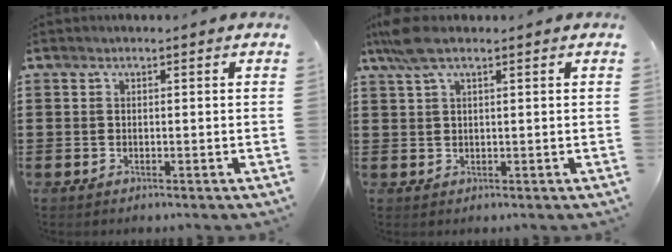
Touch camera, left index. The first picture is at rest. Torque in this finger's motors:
{"motor_torque": [1.42, -0.72, 0.41, 0.11]}